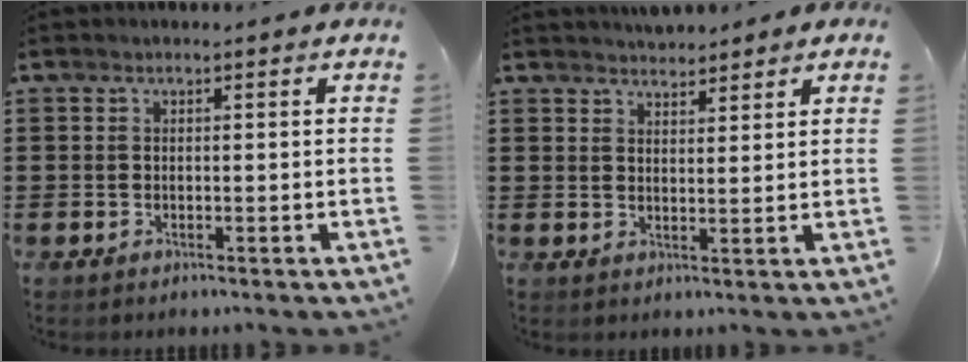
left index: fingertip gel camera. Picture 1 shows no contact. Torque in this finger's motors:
{"motor_torque": [1.46, -0.68, 0.53, 0.05]}